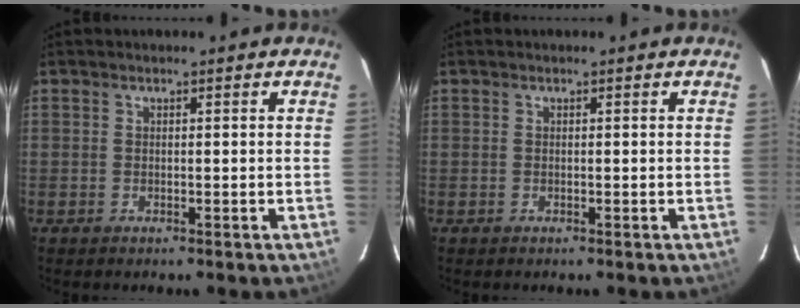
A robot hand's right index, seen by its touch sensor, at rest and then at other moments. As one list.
[{"total": 0.0}]